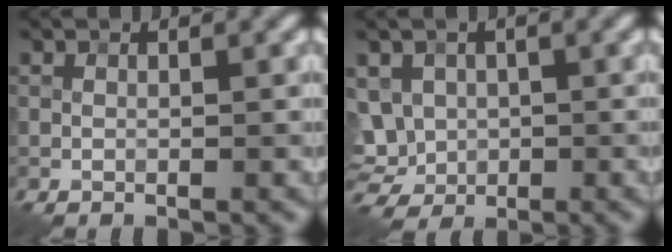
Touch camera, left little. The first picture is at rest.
{"total": 6.8, "force": [0.9, 5.7, 3.6], "torque": [-0.088, 0.018, 0.003]}